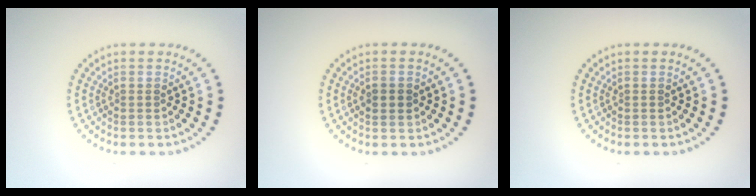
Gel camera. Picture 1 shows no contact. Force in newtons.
{"total": 1.8, "press": 1.8, "slide": 0.1}
{"total": 0.0}